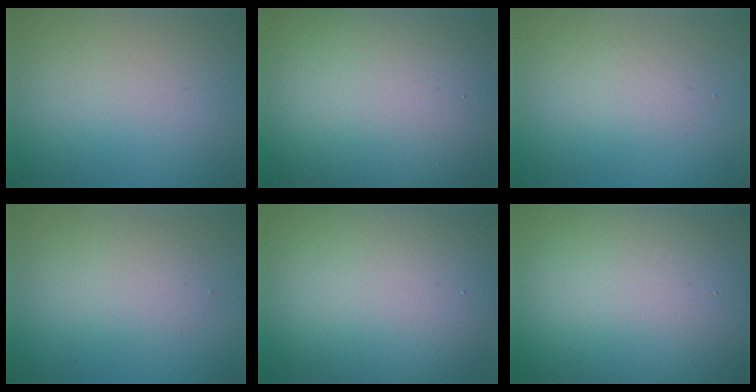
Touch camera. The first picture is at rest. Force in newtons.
{"total": 17.8, "press": 17.7, "slide": 1.0}
{"total": 1.3, "press": 1.3, "slide": 0.1}
{"total": 2.5, "press": 2.5, "slide": 0.2}
{"total": 15.0, "press": 15.0, "slide": 0.7}
{"total": 25.4, "press": 25.4, "slide": 1.6}